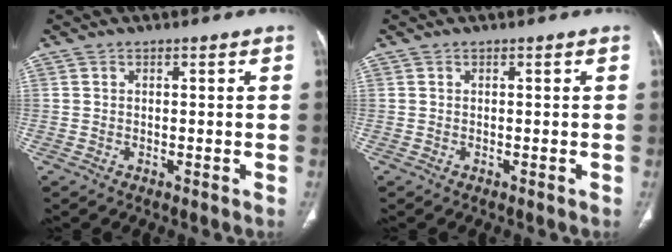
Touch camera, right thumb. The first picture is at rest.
{"total": 0.0}